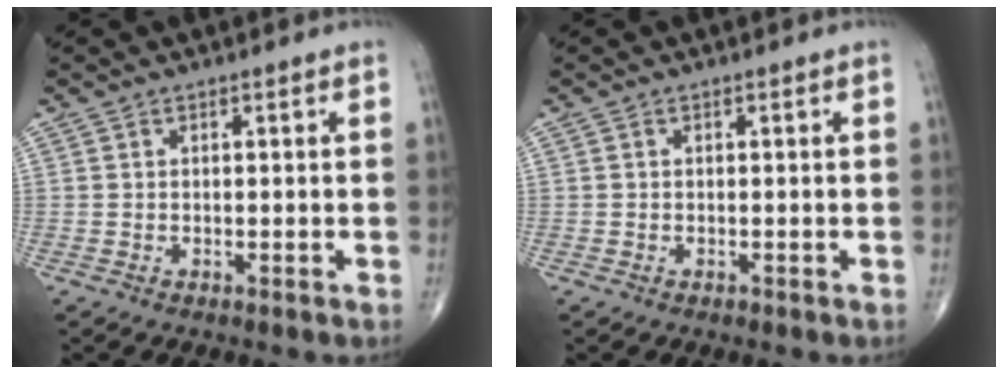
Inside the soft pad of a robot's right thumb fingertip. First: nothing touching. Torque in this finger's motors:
{"motor_torque": [-0.19, -0.01, -0.11, -0.03, 0.08]}